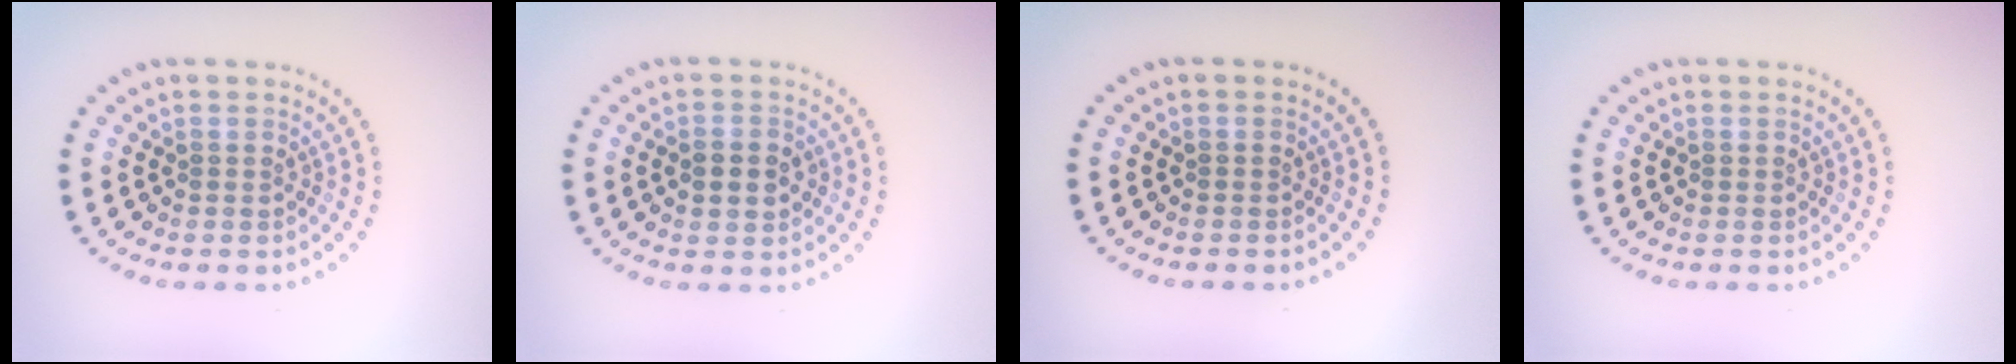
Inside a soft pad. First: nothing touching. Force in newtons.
{"total": 2.4, "press": 2.4, "slide": 0.1}
{"total": 0.0}
{"total": 0.0}